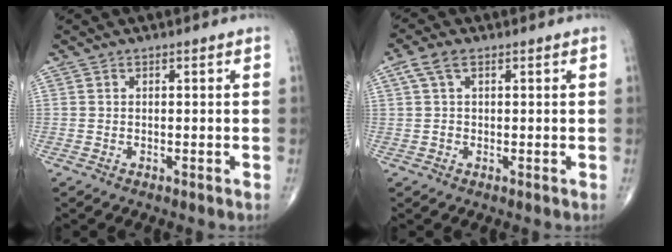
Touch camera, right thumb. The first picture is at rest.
{"total": 3.6, "force": [1.3, 2.2, 2.5], "torque": [-0.056, 0.013, 0.026]}